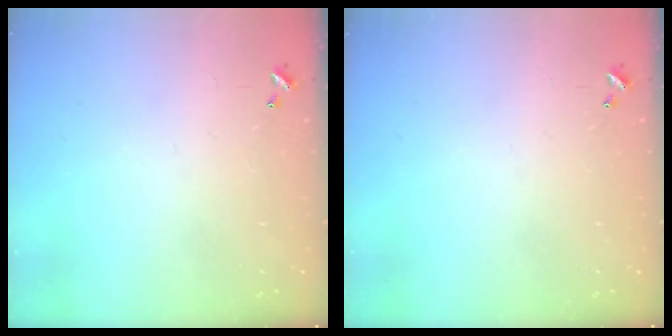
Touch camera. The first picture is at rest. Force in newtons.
{"total": 0.0}